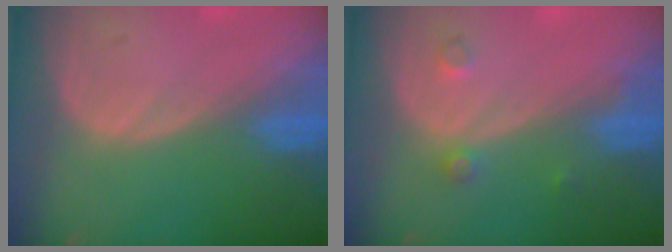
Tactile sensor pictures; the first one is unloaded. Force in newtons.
{"total": 2.0, "press": 2.0, "slide": 0.2}